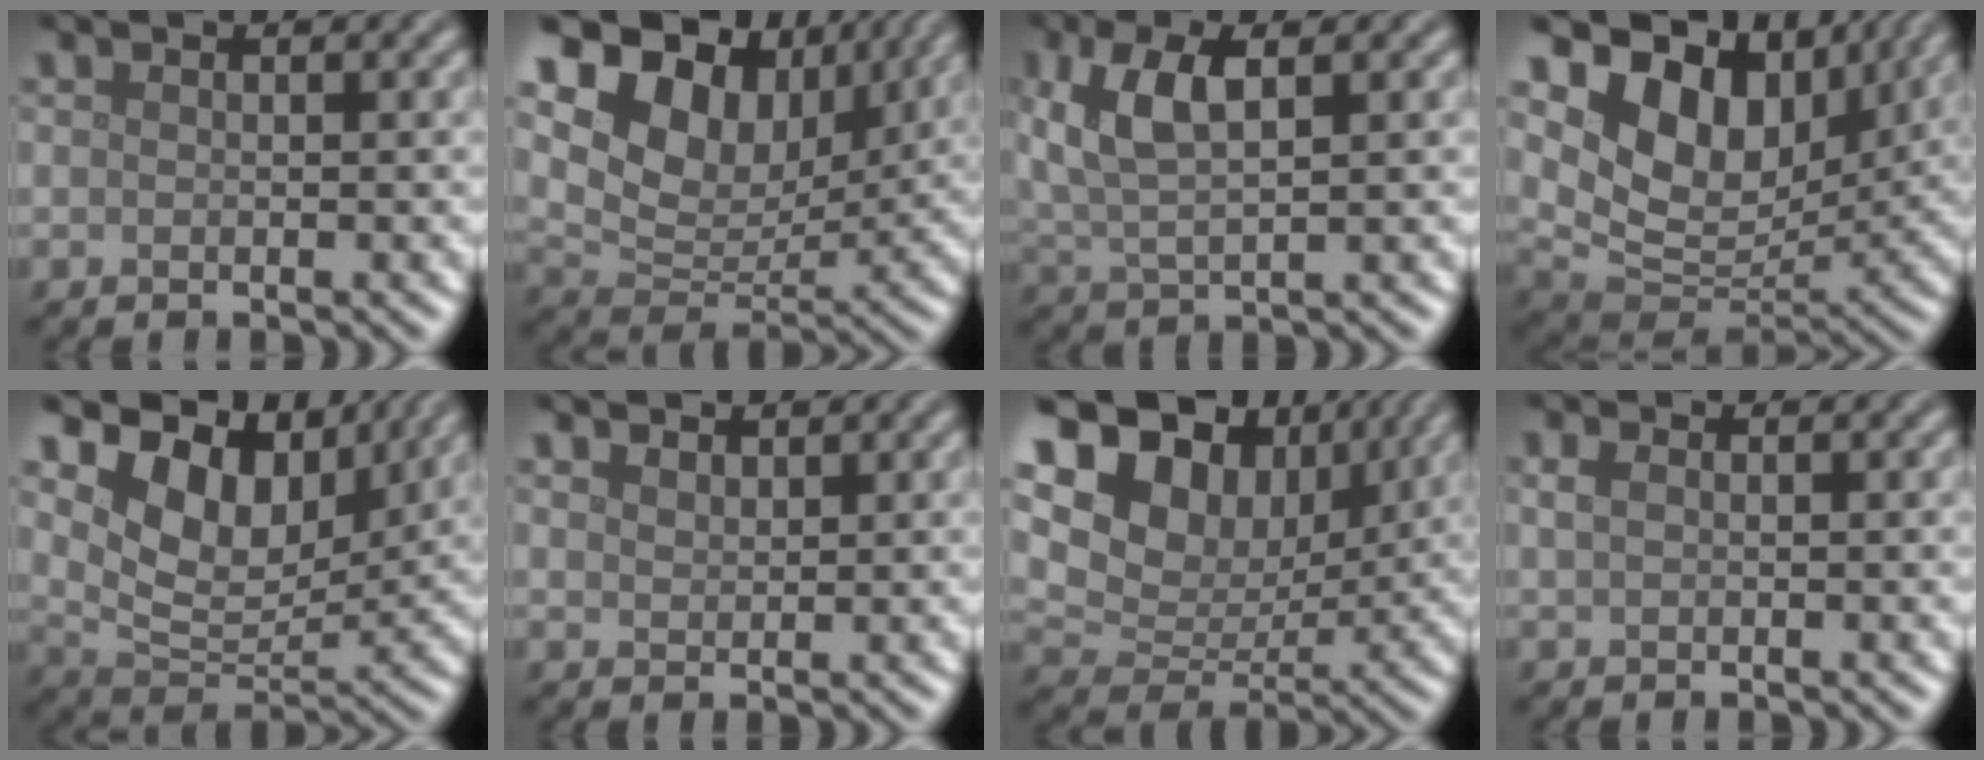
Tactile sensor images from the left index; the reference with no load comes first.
{"total": 11.8, "force": [6.5, 7.4, 6.6], "torque": [-0.129, 0.010, 0.112]}
{"total": 6.2, "force": [1.9, 2.7, 5.2], "torque": [-0.116, 0.011, 0.034]}
{"total": 12.1, "force": [6.1, 7.8, 7.0], "torque": [-0.137, 0.004, 0.115]}
{"total": 9.3, "force": [5.0, 5.4, 5.6], "torque": [-0.096, -0.007, 0.087]}
{"total": 1.4, "force": [1.1, 0.7, 0.3], "torque": [-0.009, 0.001, 0.024]}
{"total": 13.0, "force": [6.5, 8.7, 7.2], "torque": [-0.150, 0.024, 0.108]}
{"total": 0.8, "force": [0.3, 0.5, 0.6], "torque": [-0.014, 0.001, 0.004]}